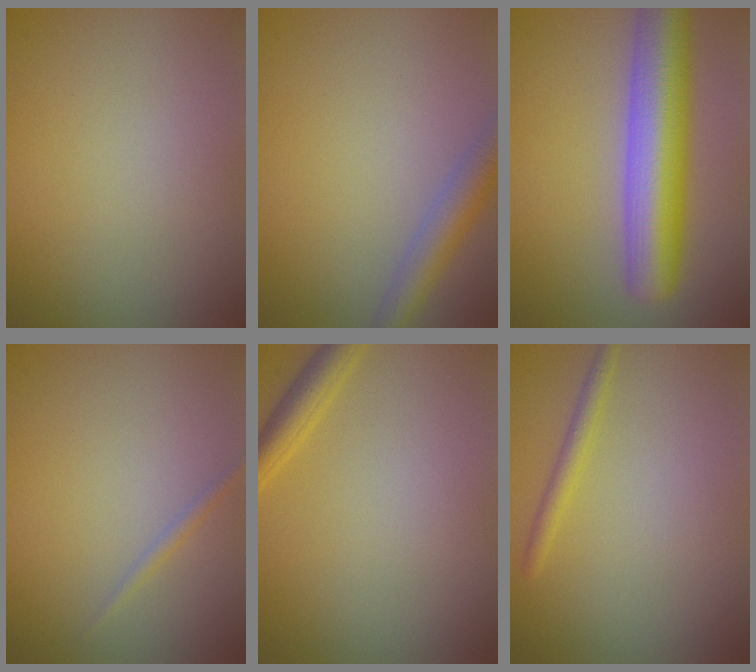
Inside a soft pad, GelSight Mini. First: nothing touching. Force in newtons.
{"total": 3.4, "press": 3.4, "slide": 0.2}
{"total": 8.6, "press": 8.6, "slide": 0.3}
{"total": 0.7, "press": 0.7, "slide": 0.1}
{"total": 2.3, "press": 2.2, "slide": 0.2}
{"total": 1.4, "press": 1.4, "slide": 0.1}